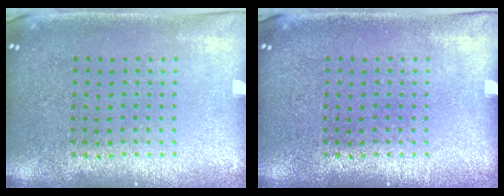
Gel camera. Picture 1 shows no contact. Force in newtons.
{"total": 0.0}